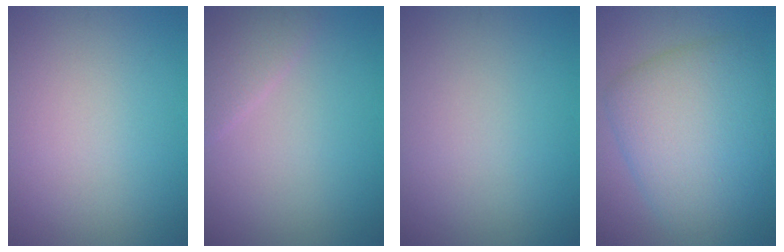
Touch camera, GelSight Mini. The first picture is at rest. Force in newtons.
{"total": 2.2, "press": 2.1, "slide": 0.1}
{"total": 0.0}
{"total": 8.2, "press": 8.2, "slide": 0.2}